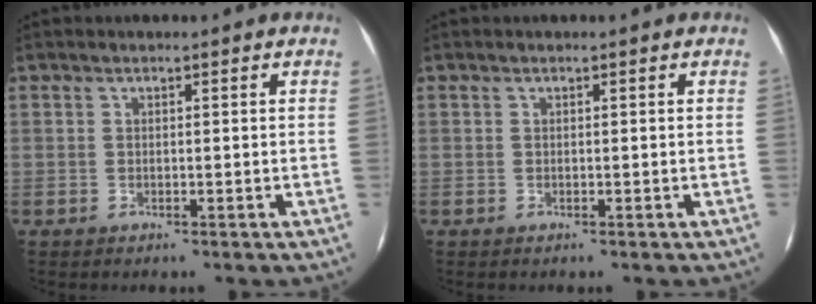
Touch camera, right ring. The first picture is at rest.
{"total": 0.0}